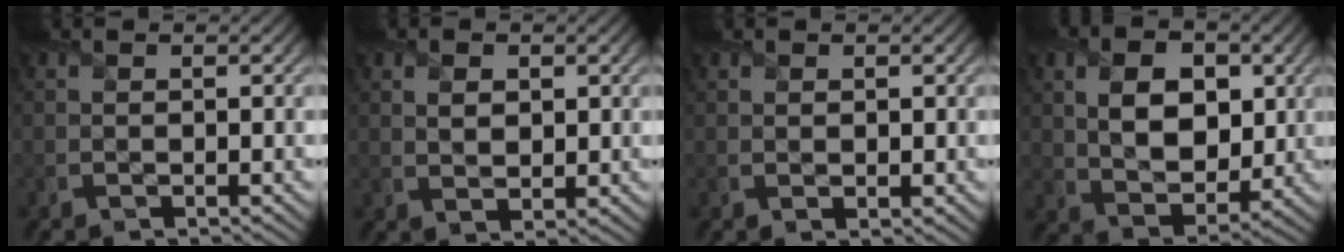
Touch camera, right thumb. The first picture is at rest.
{"total": 2.6, "force": [1.1, 1.6, 1.7], "torque": [-0.036, -0.003, 0.023]}
{"total": 0.9, "force": [0.5, 0.3, 0.6], "torque": [-0.012, -0.001, 0.015]}
{"total": 9.0, "force": [2.1, 6.1, 6.3], "torque": [-0.127, -0.004, 0.034]}